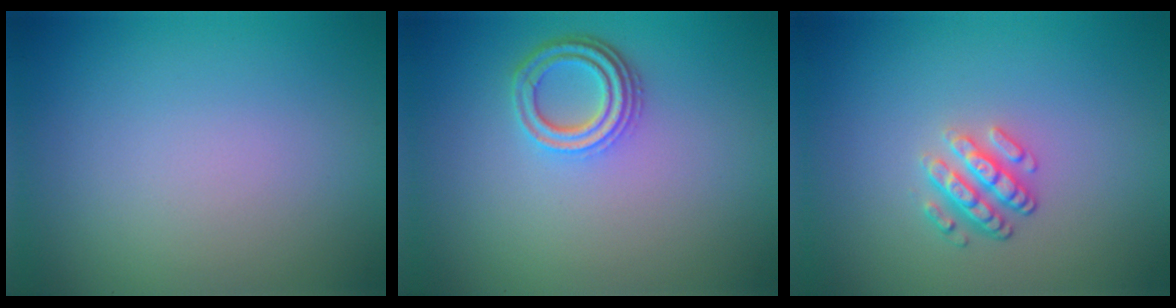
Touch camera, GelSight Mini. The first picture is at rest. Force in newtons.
{"total": 3.4, "press": 2.7, "slide": 2.1}
{"total": 2.8, "press": 2.3, "slide": 1.5}